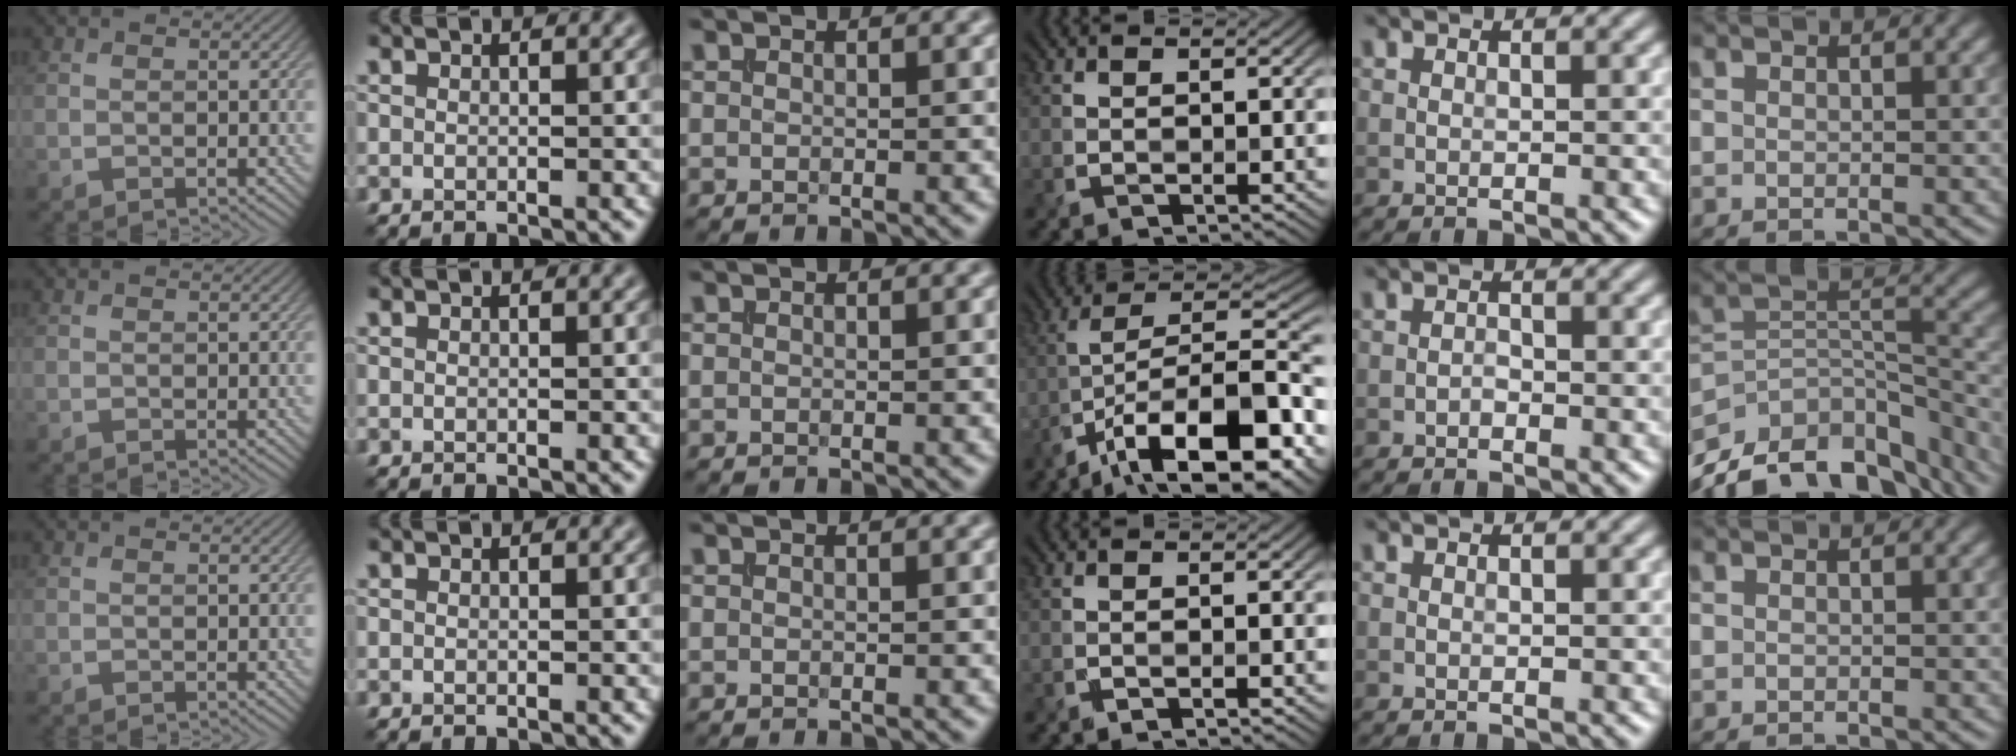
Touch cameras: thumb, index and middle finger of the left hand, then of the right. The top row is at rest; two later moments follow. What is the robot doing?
{"motion": "insert", "object": "file holder"}